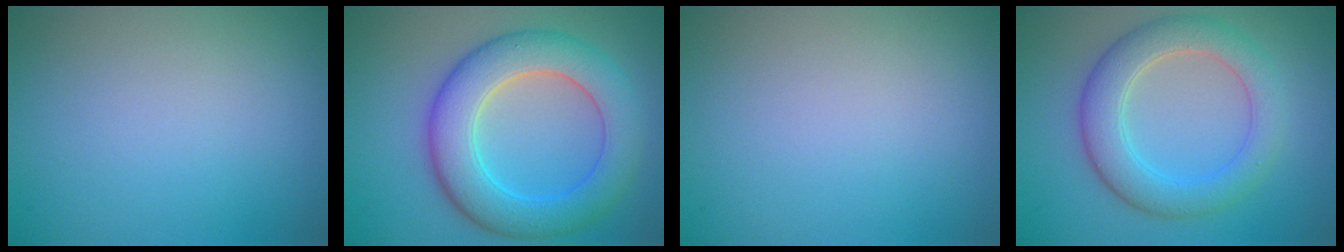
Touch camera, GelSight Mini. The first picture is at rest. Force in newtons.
{"total": 7.6, "press": 7.6, "slide": 0.2}
{"total": 0.0}
{"total": 5.4, "press": 5.4, "slide": 0.2}